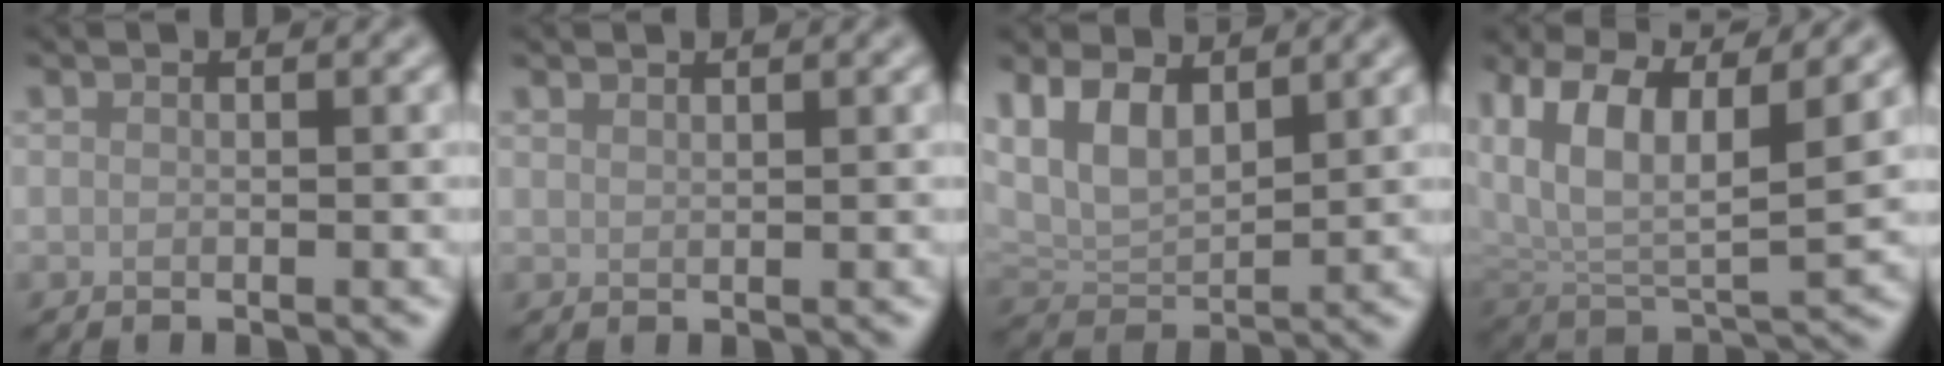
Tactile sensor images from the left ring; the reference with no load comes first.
{"total": 0.7, "force": [0.7, 0.1, 0.1], "torque": [0.002, 0.000, 0.014]}
{"total": 6.0, "force": [2.9, 3.5, 4.0], "torque": [-0.083, 0.000, 0.053]}
{"total": 10.3, "force": [4.8, 4.6, 7.9], "torque": [-0.145, 0.007, 0.085]}